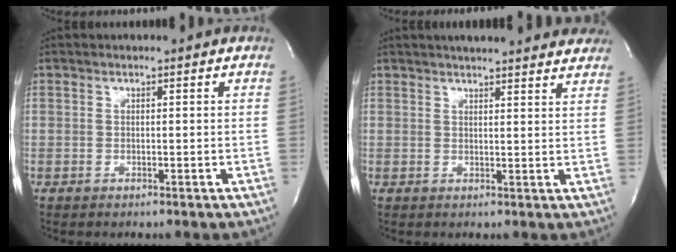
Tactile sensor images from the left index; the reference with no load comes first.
{"total": 16.0, "force": [14.4, 2.5, 6.4], "torque": [-0.083, 0.025, 0.173]}